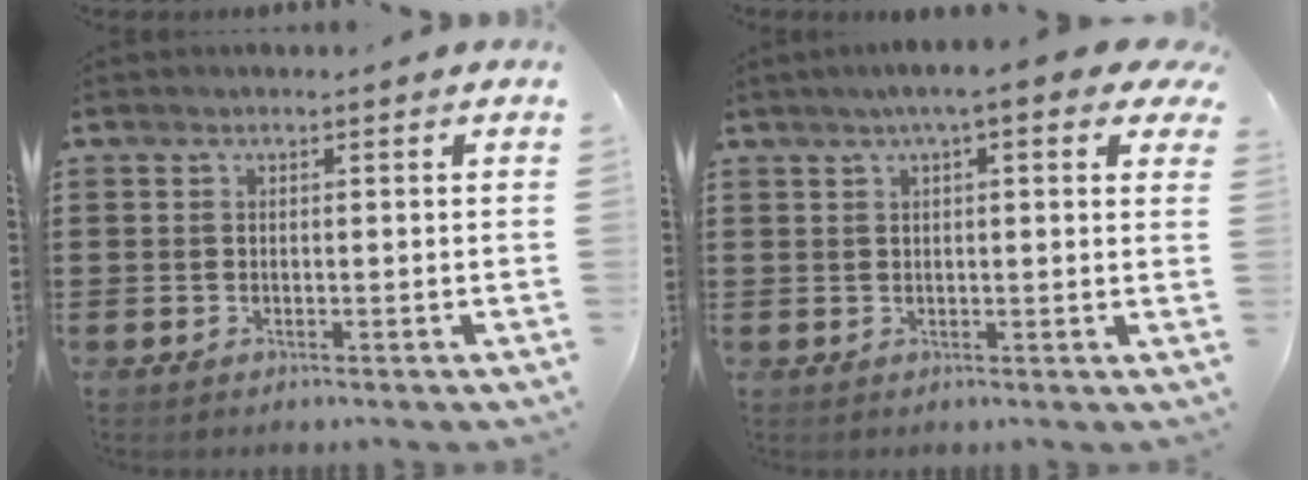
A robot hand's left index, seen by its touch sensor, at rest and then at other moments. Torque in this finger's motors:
{"motor_torque": [2.14, 0.00, 0.88, 0.13]}